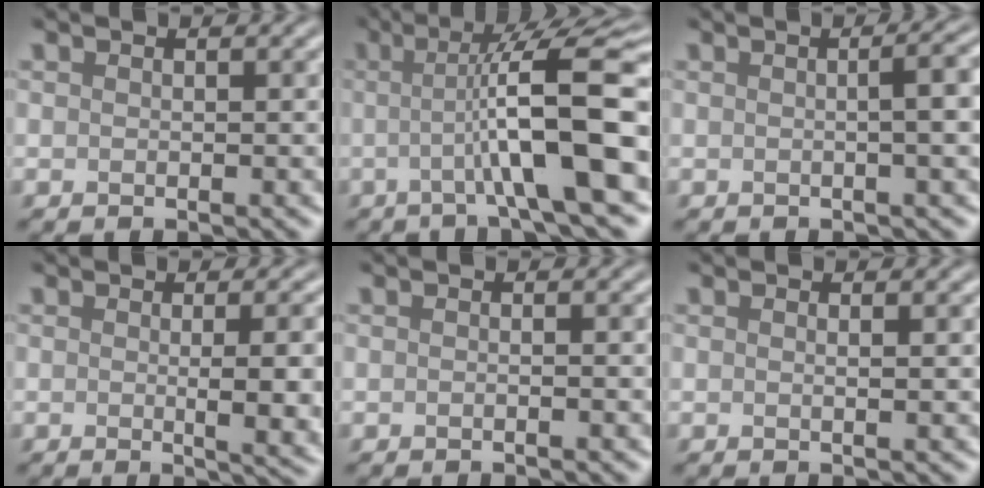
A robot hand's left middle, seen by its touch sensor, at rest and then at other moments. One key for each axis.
{"total": 10.8, "fx": -0.7, "fy": 1.9, "fz": 10.6, "tx": -0.132, "ty": 0.015, "tz": -0.021}
{"total": 4.8, "fx": 0.3, "fy": 1.5, "fz": 4.5, "tx": -0.033, "ty": 0.022, "tz": 0.000}
{"total": 7.3, "fx": -0.2, "fy": 2.3, "fz": 6.9, "tx": -0.066, "ty": -0.001, "tz": 0.000}
{"total": 1.2, "fx": 0.1, "fy": 0.7, "fz": 1.0, "tx": 0.003, "ty": -0.011, "tz": -0.015}
{"total": 1.1, "fx": 0.2, "fy": 0.4, "fz": 1.0, "tx": -0.010, "ty": 0.002, "tz": -0.006}